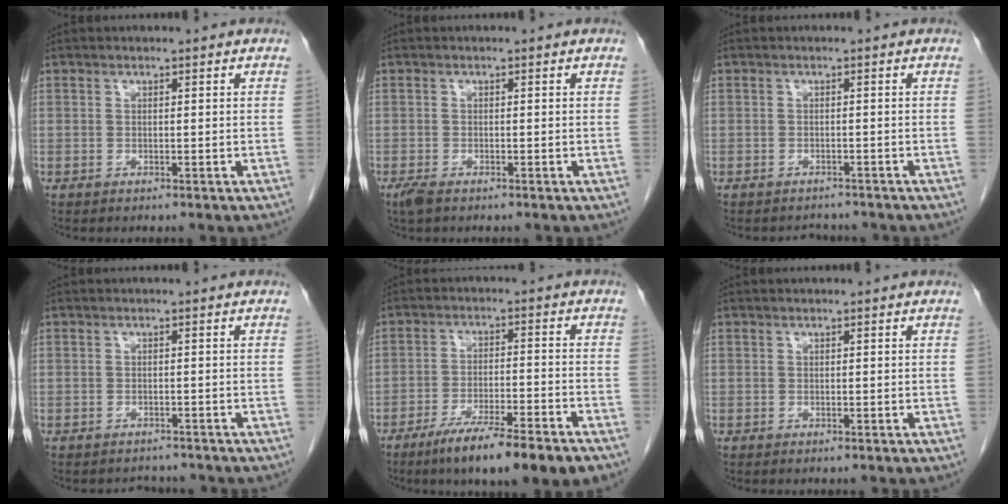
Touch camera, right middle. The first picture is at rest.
{"total": 2.0, "force": [-1.4, 0.7, 1.3], "torque": [-0.033, -0.006, -0.024]}
{"total": 2.6, "force": [-2.5, 0.9, -0.1], "torque": [-0.002, -0.004, -0.036]}
{"total": 2.8, "force": [-2.6, 1.0, -0.2], "torque": [-0.001, -0.003, -0.037]}
{"total": 12.8, "force": [-9.1, 0.9, 9.0], "torque": [-0.131, -0.024, -0.142]}
{"total": 0.0}